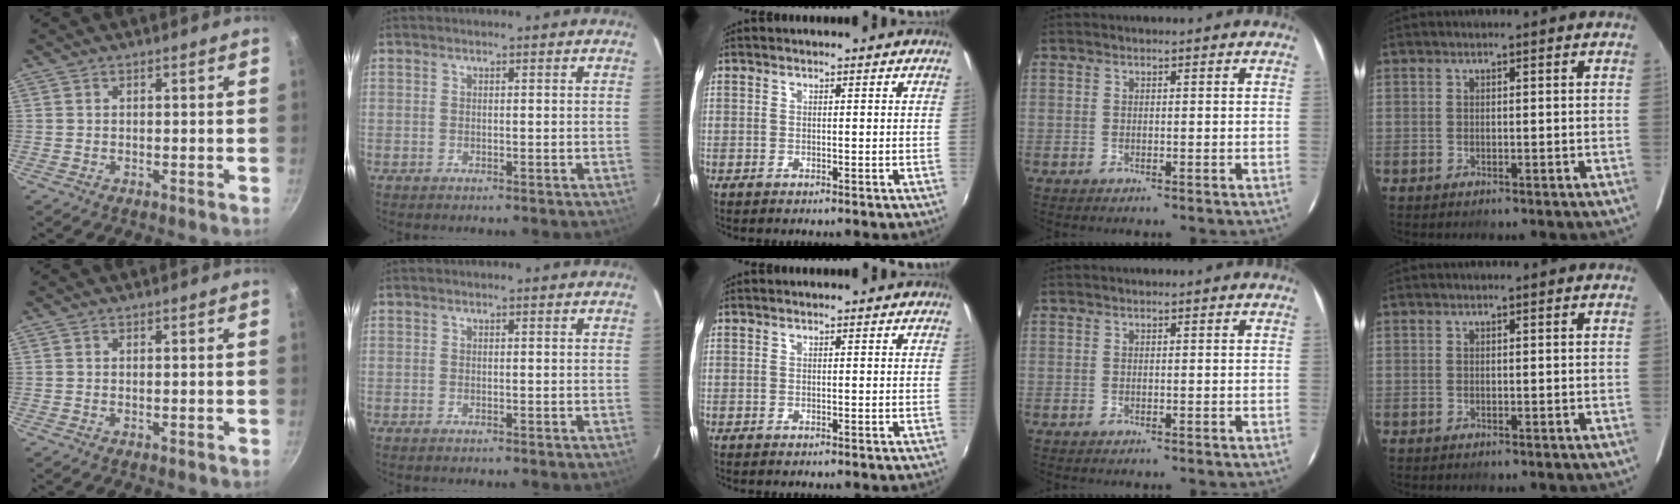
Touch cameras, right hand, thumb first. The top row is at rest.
{}